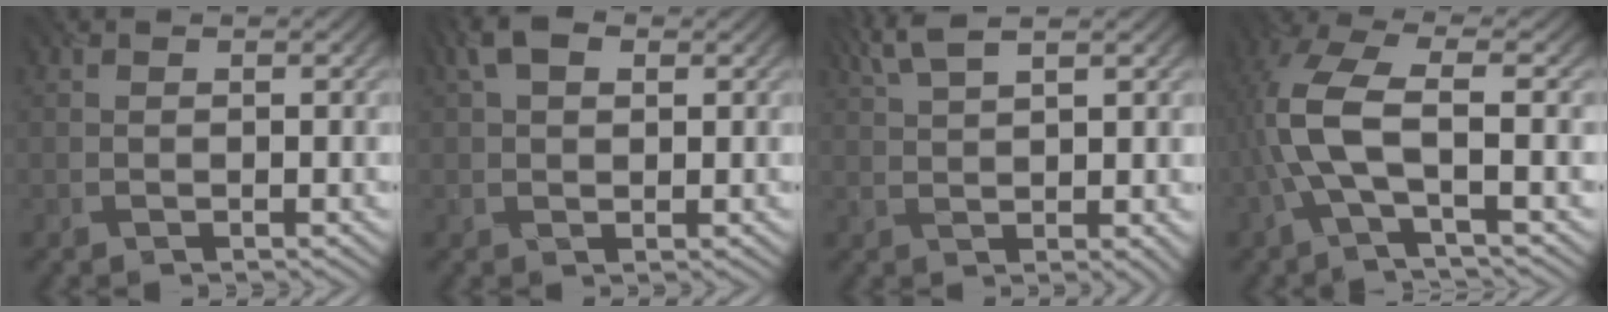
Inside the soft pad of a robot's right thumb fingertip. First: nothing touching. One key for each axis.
{"total": 3.1, "fx": 1.6, "fy": 2.1, "fz": 1.6, "tx": -0.033, "ty": 0.005, "tz": 0.026}
{"total": 5.5, "fx": 2.9, "fy": 1.3, "fz": 4.6, "tx": -0.078, "ty": 0.020, "tz": 0.058}
{"total": 6.4, "fx": -1.0, "fy": 1.8, "fz": 6.0, "tx": -0.146, "ty": 0.022, "tz": -0.033}